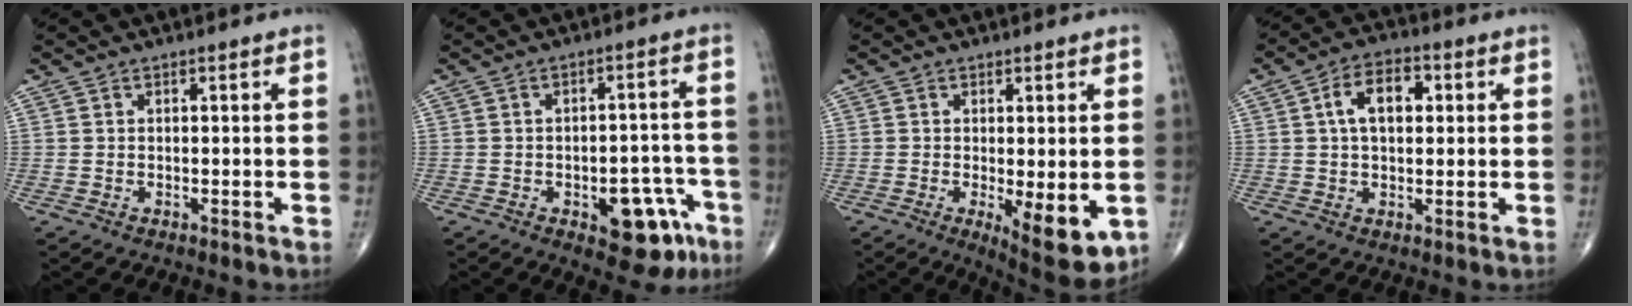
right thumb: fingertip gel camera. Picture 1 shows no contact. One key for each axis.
{"total": 11.2, "fx": -5.2, "fy": 5.6, "fz": 8.2, "tx": -0.067, "ty": 0.037, "tz": -0.057}
{"total": 9.6, "fx": -2.3, "fy": 3.3, "fz": 8.7, "tx": -0.119, "ty": -0.024, "tz": -0.025}
{"total": 8.7, "fx": 1.8, "fy": 5.2, "fz": 6.7, "tx": -0.103, "ty": 0.015, "tz": 0.026}